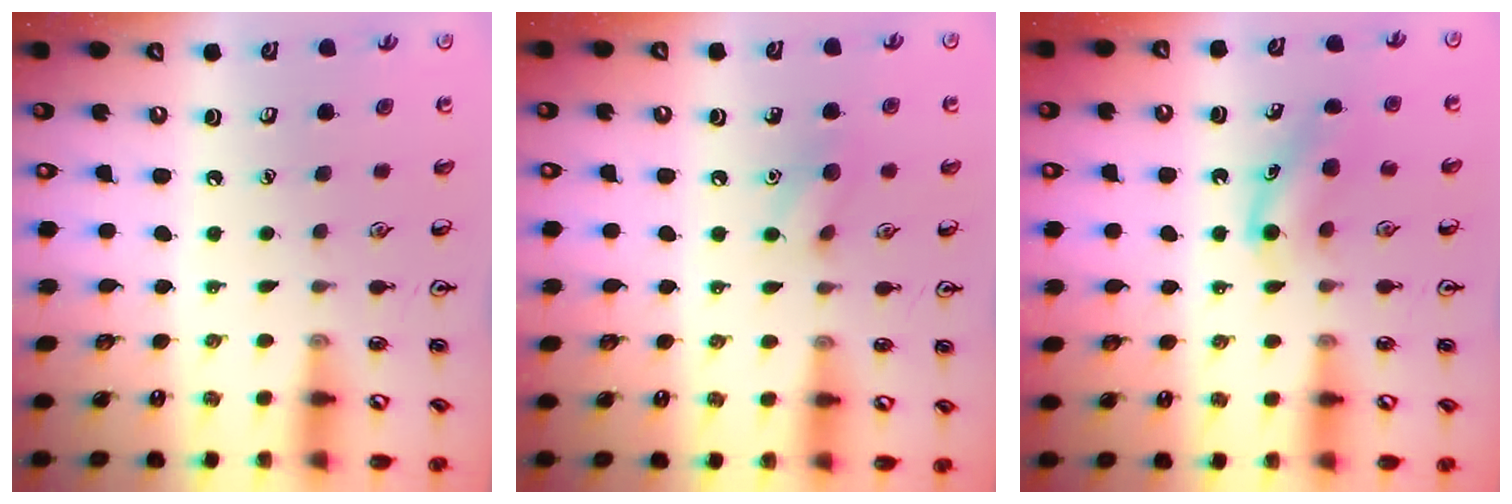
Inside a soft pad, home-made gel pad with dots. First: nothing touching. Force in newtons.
{"total": 6.7, "press": 6.6, "slide": 1.5}
{"total": 5.6, "press": 5.3, "slide": 1.7}